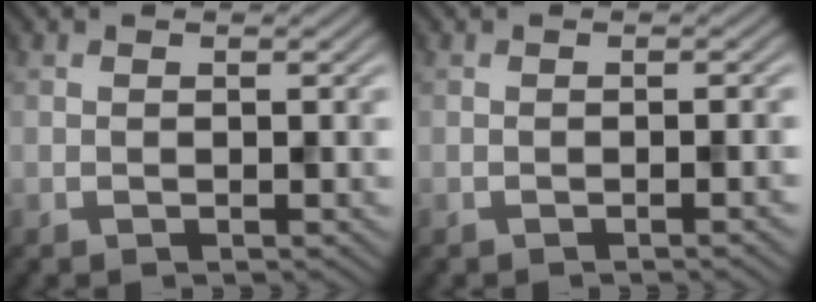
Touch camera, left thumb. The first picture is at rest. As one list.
[{"total": 1.4, "force": [-0.5, 0.3, 1.3], "torque": [-0.014, 0.004, -0.010]}]